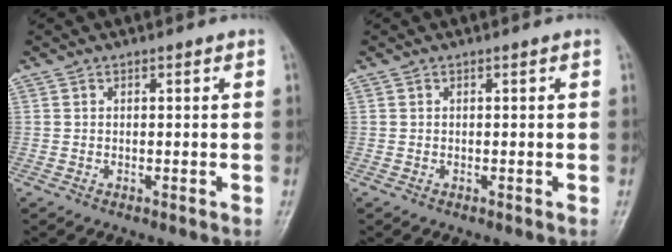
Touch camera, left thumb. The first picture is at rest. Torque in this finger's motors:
{"motor_torque": [-0.06, 0.06, 0.00, 0.00, 0.00]}